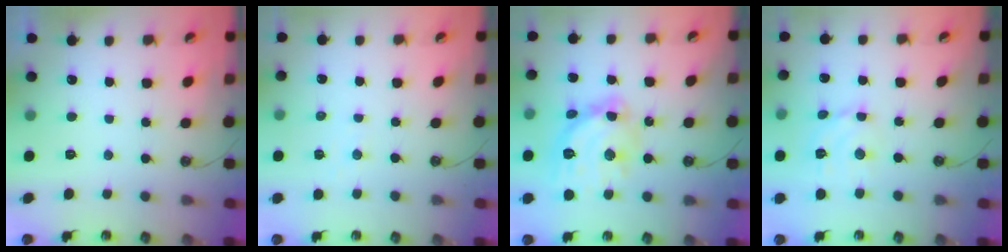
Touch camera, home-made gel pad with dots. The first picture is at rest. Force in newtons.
{"total": 3.7, "press": 3.7, "slide": 0.5}
{"total": 16.2, "press": 16.2, "slide": 1.7}
{"total": 6.3, "press": 6.3, "slide": 0.8}